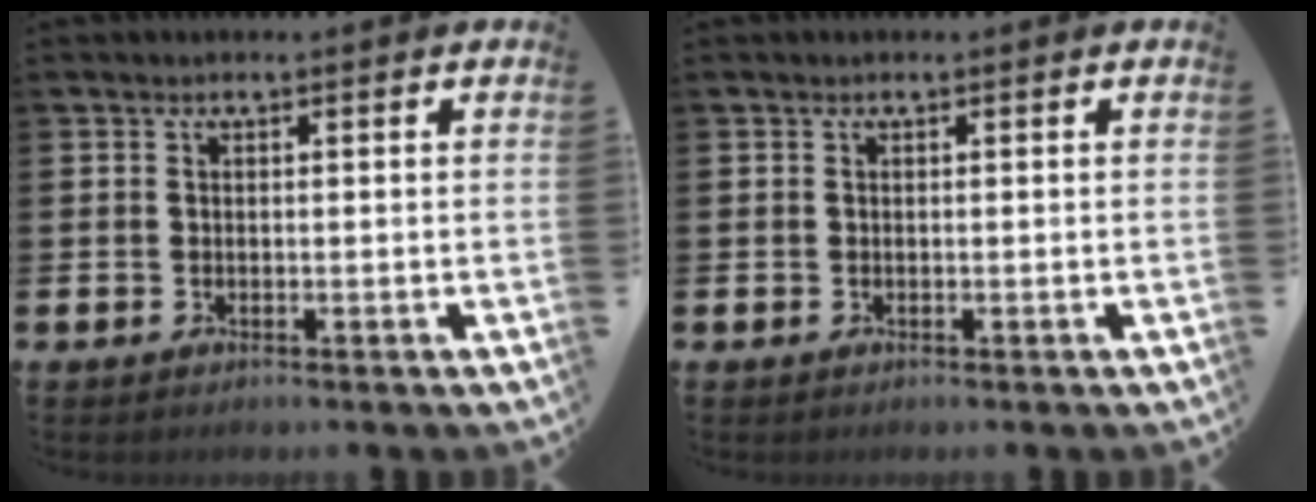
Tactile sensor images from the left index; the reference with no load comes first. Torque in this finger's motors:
{"motor_torque": [0.00, 0.00, 0.00, 0.00]}